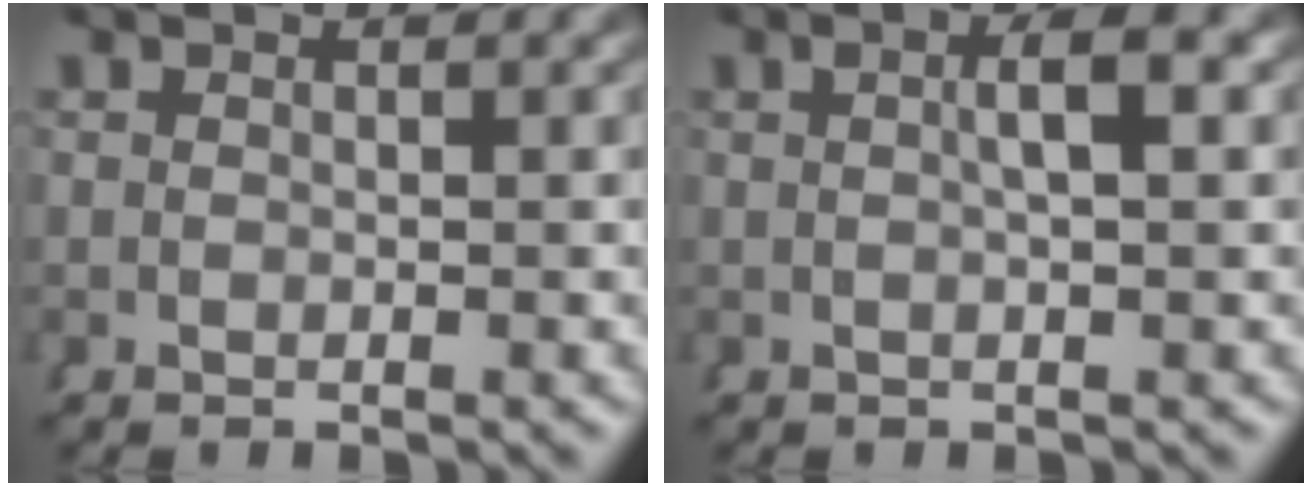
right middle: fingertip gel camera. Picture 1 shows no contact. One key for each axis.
{"total": 2.6, "fx": 0.5, "fy": -0.1, "fz": 2.6, "tx": -0.033, "ty": 0.006, "tz": 0.008}